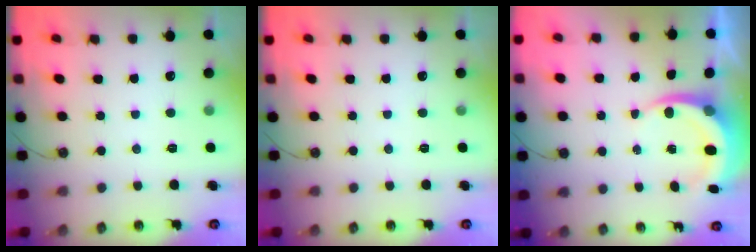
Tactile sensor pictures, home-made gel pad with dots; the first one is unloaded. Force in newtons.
{"total": 0.0}
{"total": 6.4, "press": 6.2, "slide": 1.6}